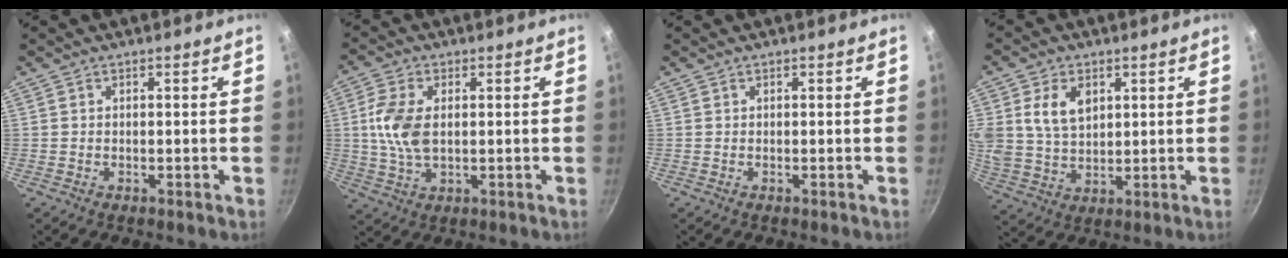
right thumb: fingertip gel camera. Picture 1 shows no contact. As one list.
[{"total": 8.3, "force": [0.7, 4.8, 6.8], "torque": [-0.142, 0.003, 0.014]}, {"total": 0.0}, {"total": 9.1, "force": [3.0, 6.4, 5.7], "torque": [-0.094, -0.013, 0.060]}]